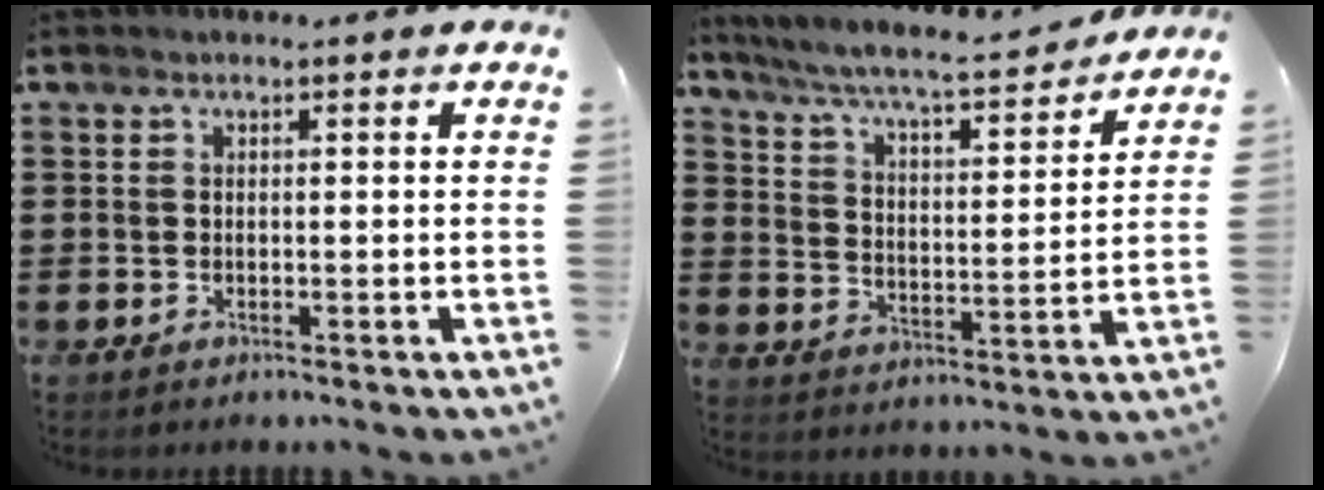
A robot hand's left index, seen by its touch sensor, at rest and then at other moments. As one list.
[{"total": 6.3, "force": [5.7, 0.0, 2.8], "torque": [-0.078, -0.037, 0.092]}]